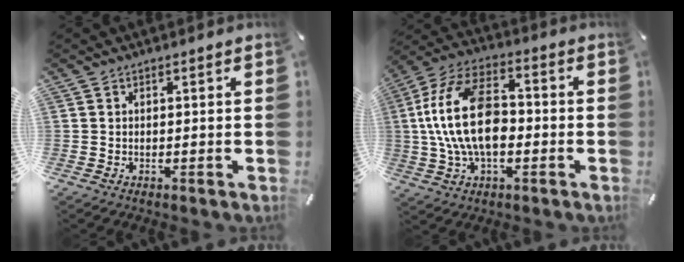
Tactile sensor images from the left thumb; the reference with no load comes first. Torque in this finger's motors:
{"motor_torque": [1.72, 3.29, 1.78, -0.91, 0.75]}